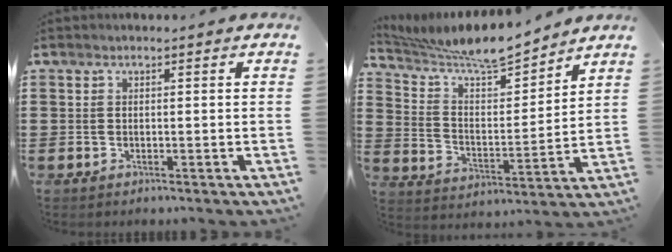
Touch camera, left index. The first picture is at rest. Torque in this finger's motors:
{"motor_torque": [-0.69, -0.85, -0.04, 0.00]}